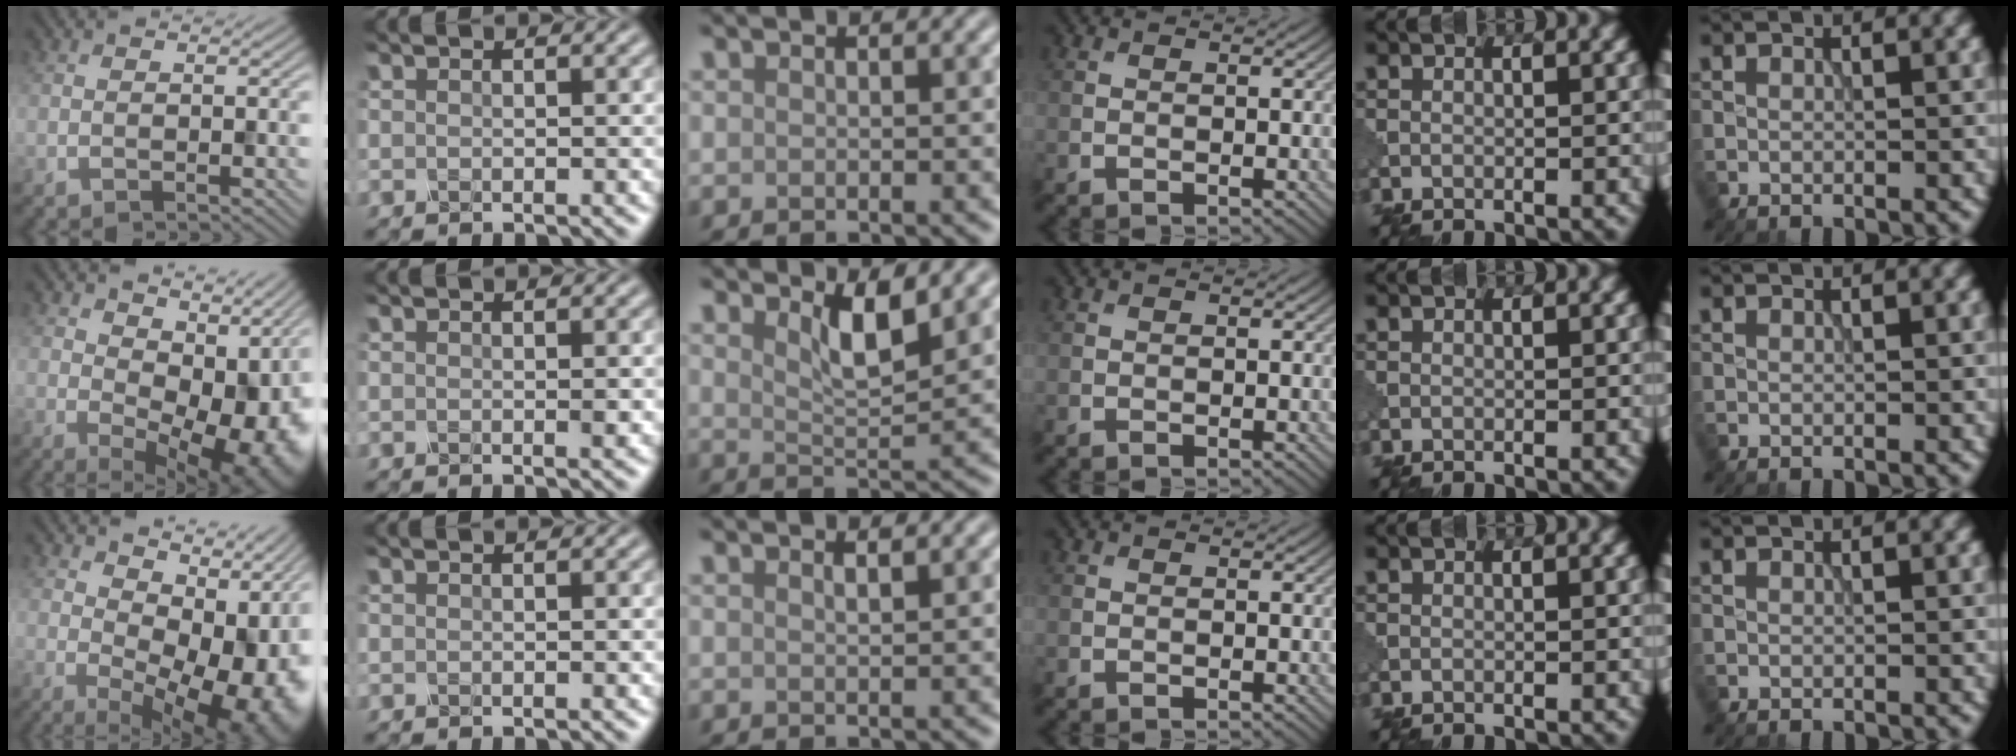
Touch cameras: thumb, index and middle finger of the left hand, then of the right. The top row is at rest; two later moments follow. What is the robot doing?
{"motion": "shake", "object": "salt shaker"}